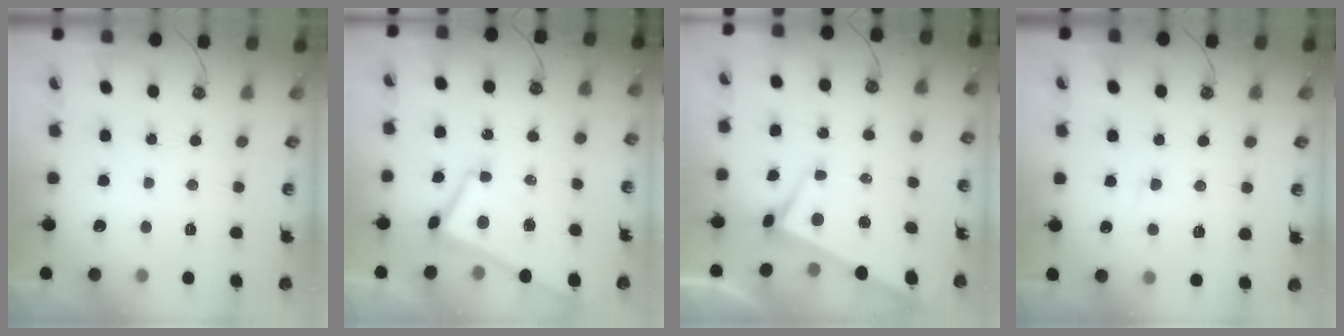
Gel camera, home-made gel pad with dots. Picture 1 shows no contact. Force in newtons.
{"total": 5.8, "press": 5.7, "slide": 0.8}
{"total": 2.7, "press": 2.5, "slide": 0.9}
{"total": 1.8, "press": 1.8, "slide": 0.5}